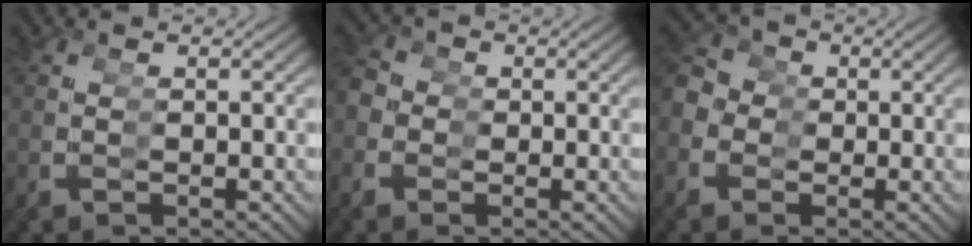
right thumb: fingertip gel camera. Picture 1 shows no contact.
{"total": 3.8, "force": [-0.5, 3.6, 1.0], "torque": [-0.024, -0.021, -0.011]}
{"total": 5.6, "force": [0.4, 5.1, 2.3], "torque": [-0.043, -0.009, -0.004]}